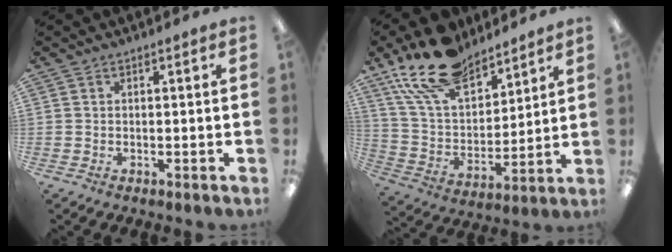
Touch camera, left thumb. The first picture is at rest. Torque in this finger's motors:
{"motor_torque": [0.35, 0.26, 1.42, -1.35, 0.39]}